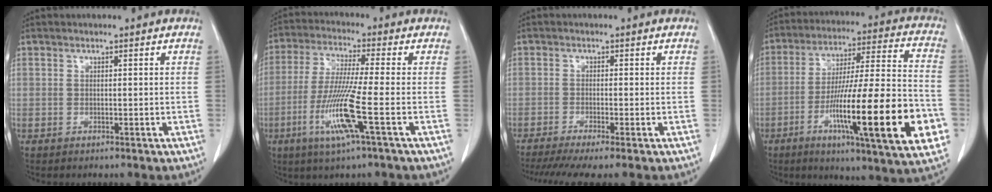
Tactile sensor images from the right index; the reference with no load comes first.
{"total": 10.6, "force": [-3.7, -0.8, 9.9], "torque": [-0.205, -0.022, -0.077]}
{"total": 7.5, "force": [-5.9, -0.2, 4.6], "torque": [-0.067, -0.012, -0.094]}
{"total": 25.4, "force": [-8.0, 1.9, 24.0], "torque": [-0.337, -0.016, -0.124]}